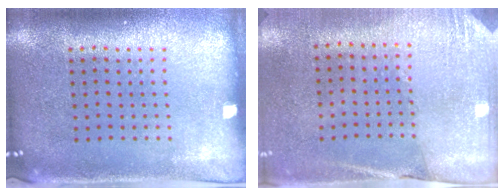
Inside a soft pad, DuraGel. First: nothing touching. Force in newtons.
{"total": 2.6, "press": 2.3, "slide": 1.2}